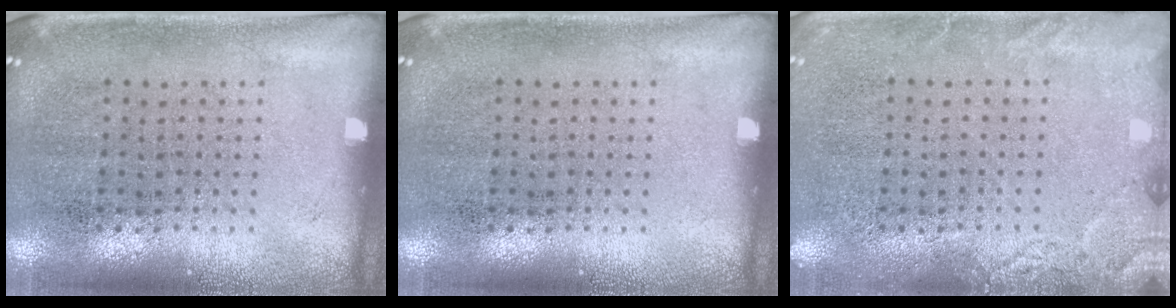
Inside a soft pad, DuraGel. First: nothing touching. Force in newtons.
{"total": 0.0}
{"total": 2.4, "press": 2.4, "slide": 0.3}